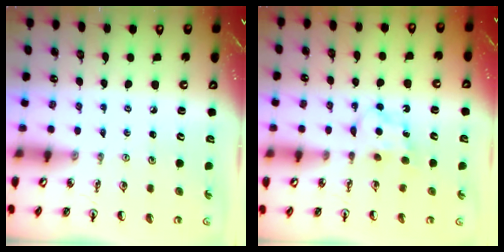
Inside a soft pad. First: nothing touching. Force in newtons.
{"total": 6.4, "press": 6.3, "slide": 0.6}